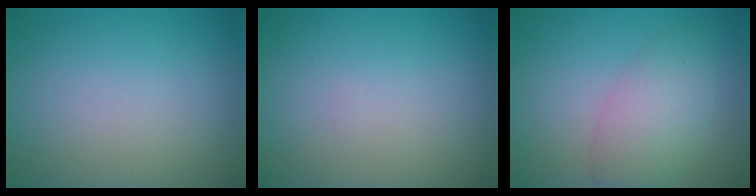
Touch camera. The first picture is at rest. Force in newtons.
{"total": 0.0}
{"total": 4.4, "press": 4.4, "slide": 0.2}